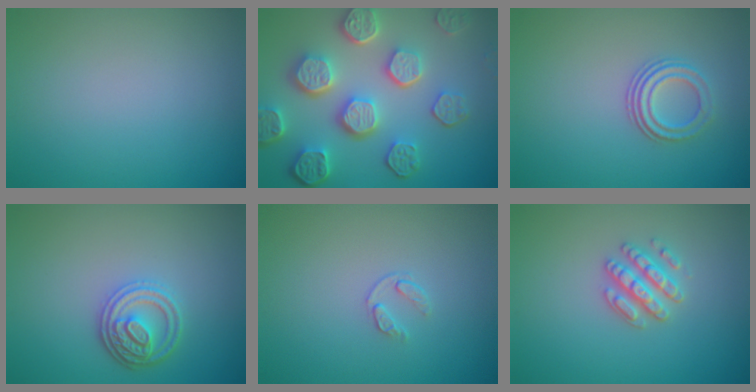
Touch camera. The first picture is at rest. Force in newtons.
{"total": 8.1, "press": 6.1, "slide": 5.3}
{"total": 2.8, "press": 2.1, "slide": 1.9}
{"total": 3.2, "press": 3.0, "slide": 1.3}
{"total": 0.9, "press": 0.5, "slide": 0.8}
{"total": 2.8, "press": 2.7, "slide": 0.8}